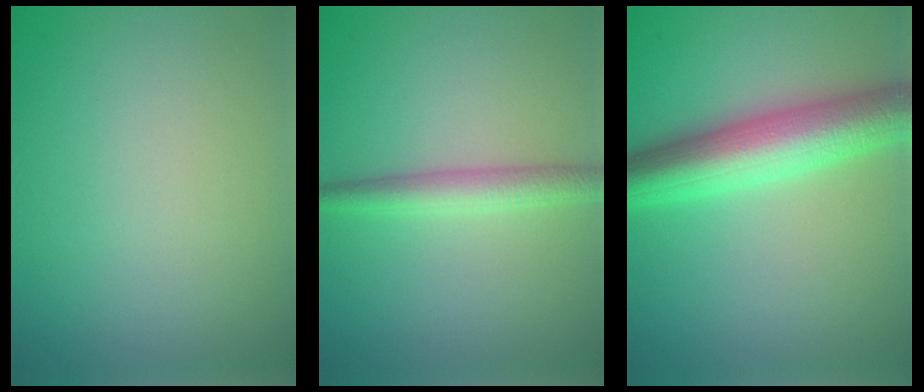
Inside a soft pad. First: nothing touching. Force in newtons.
{"total": 2.7, "press": 2.7, "slide": 0.1}
{"total": 7.7, "press": 7.7, "slide": 0.0}